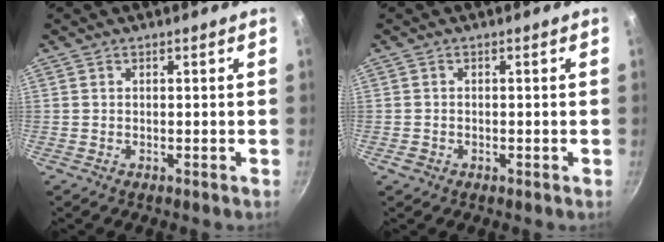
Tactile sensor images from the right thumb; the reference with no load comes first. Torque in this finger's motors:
{"motor_torque": [0.17, 0.02, 0.00, -0.35, -0.02]}